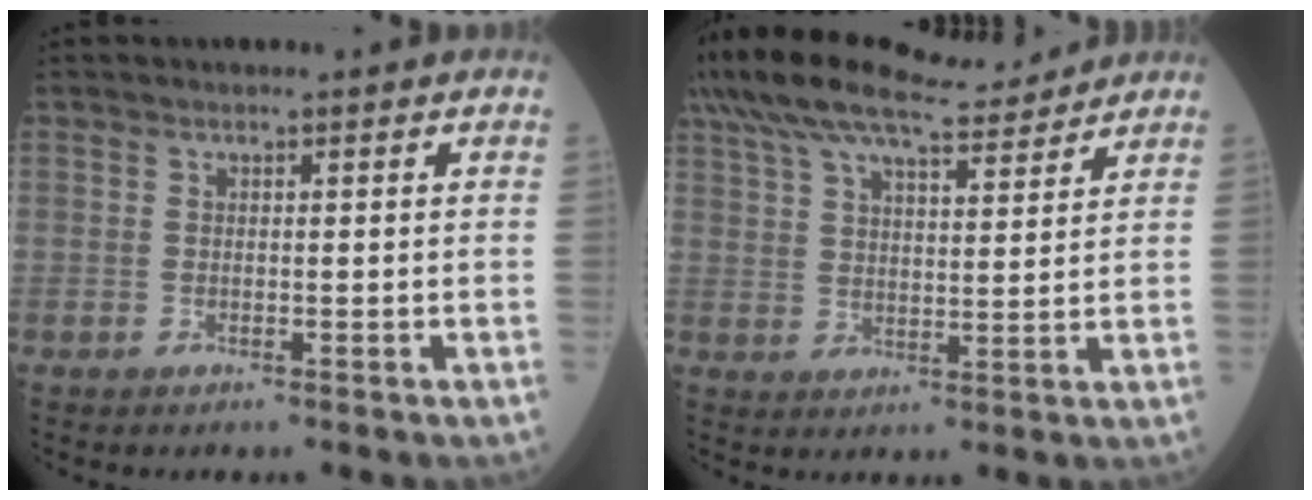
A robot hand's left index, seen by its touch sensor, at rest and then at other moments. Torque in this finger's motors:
{"motor_torque": [0.97, -1.16, 0.03, 0.21]}